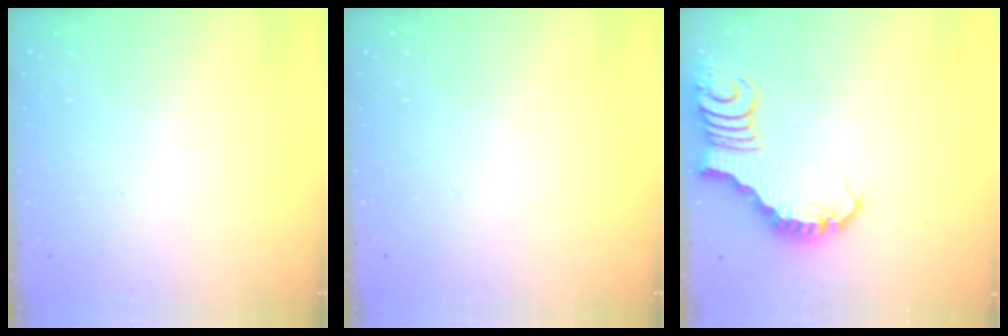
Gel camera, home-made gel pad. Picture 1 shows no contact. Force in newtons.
{"total": 0.0}
{"total": 3.5, "press": 3.5, "slide": 0.6}